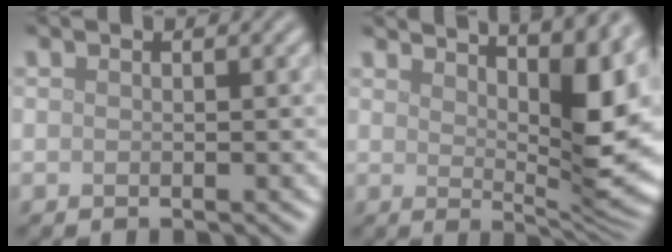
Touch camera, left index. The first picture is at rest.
{"total": 10.8, "force": [5.3, 3.1, 8.9], "torque": [-0.091, 0.018, 0.076]}